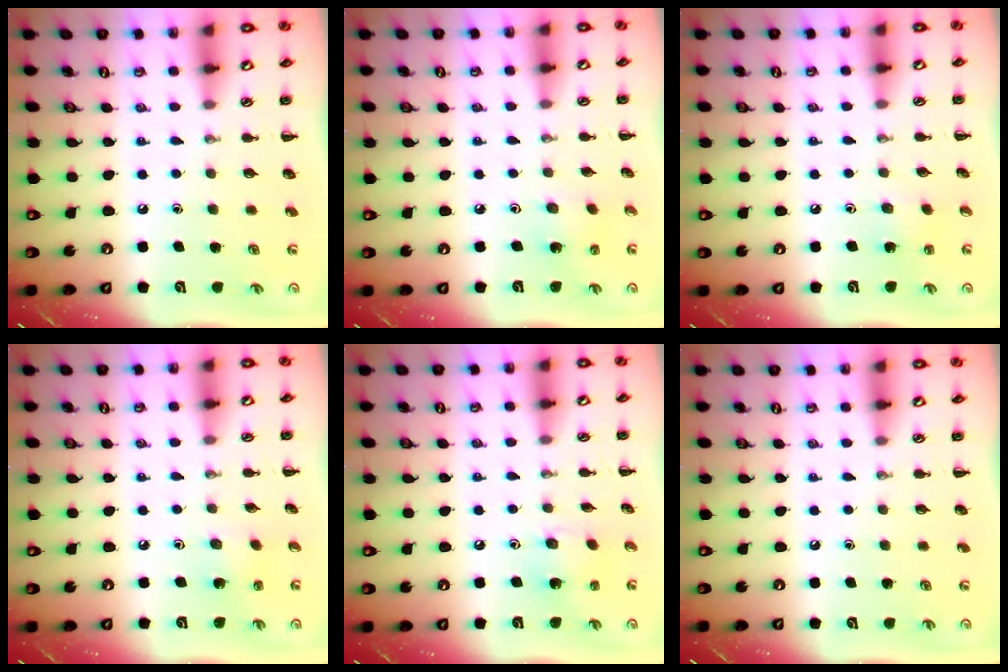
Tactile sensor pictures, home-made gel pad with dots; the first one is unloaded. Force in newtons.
{"total": 1.6, "press": 1.4, "slide": 0.6}
{"total": 6.5, "press": 6.3, "slide": 1.4}
{"total": 1.9, "press": 1.7, "slide": 0.7}
{"total": 2.8, "press": 2.8, "slide": 0.5}
{"total": 0.0}